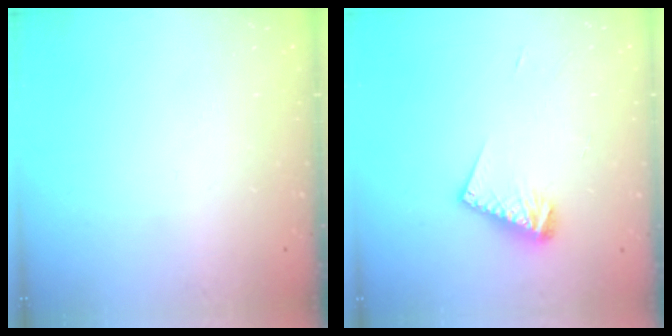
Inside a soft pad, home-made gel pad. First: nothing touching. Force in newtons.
{"total": 8.6, "press": 8.5, "slide": 1.0}